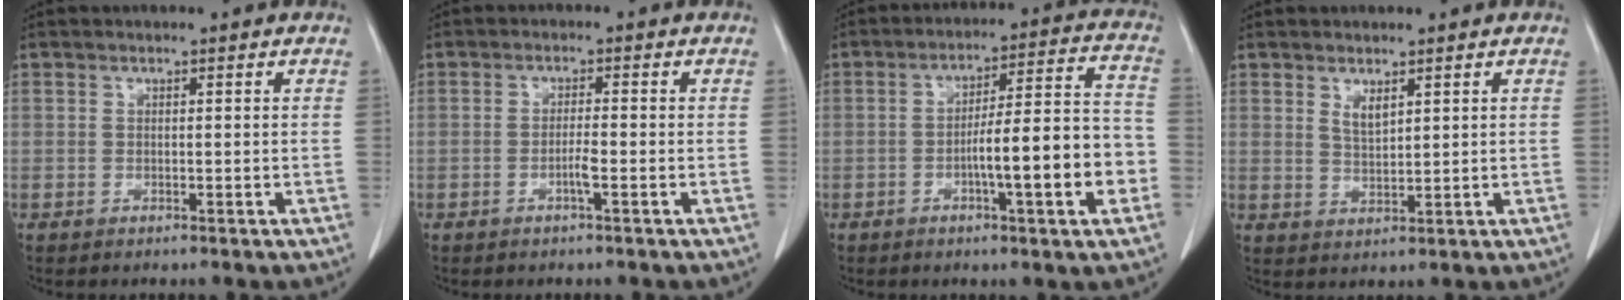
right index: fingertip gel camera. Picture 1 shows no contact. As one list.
[{"total": 2.1, "force": [-0.9, -0.1, 1.9], "torque": [-0.037, -0.001, -0.016]}, {"total": 13.4, "force": [-3.8, 1.1, 12.8], "torque": [-0.186, 0.020, -0.055]}, {"total": 2.5, "force": [1.5, 0.8, 1.8], "torque": [-0.036, -0.004, 0.036]}]